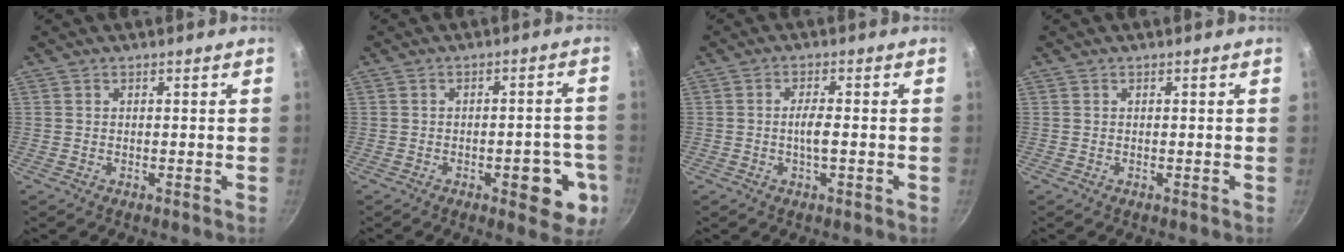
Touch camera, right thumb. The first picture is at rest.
{"total": 8.9, "force": [-3.2, 4.1, 7.2], "torque": [-0.062, 0.020, -0.038]}
{"total": 3.2, "force": [-0.7, 0.7, 3.0], "torque": [-0.060, 0.007, -0.015]}
{"total": 0.0}